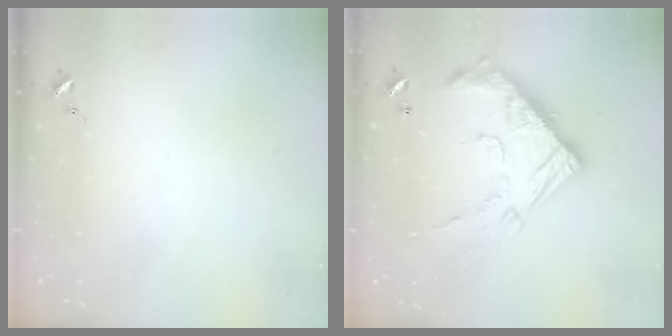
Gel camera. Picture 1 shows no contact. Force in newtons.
{"total": 20.8, "press": 20.8, "slide": 0.6}